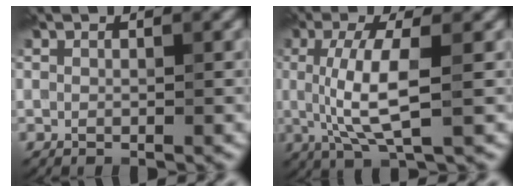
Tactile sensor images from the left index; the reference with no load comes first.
{"total": 5.6, "force": [0.2, 1.5, 5.4], "torque": [-0.115, -0.003, 0.004]}